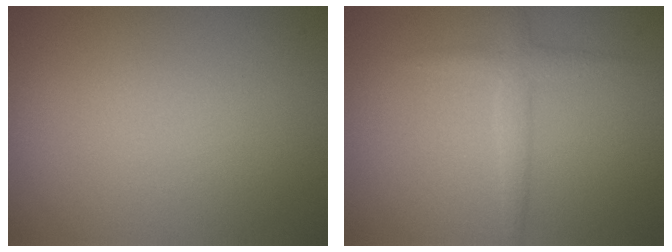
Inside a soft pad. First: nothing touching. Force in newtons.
{"total": 1.8, "press": 1.8, "slide": 0.1}